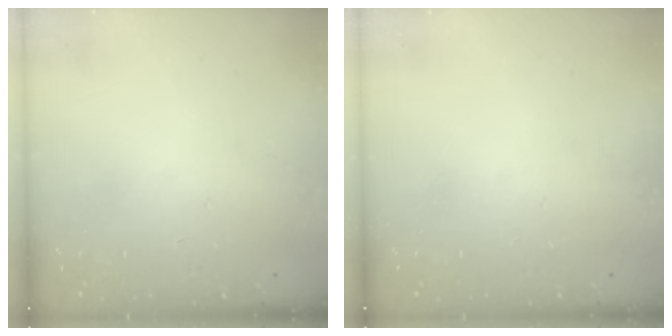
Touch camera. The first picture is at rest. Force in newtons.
{"total": 0.0}